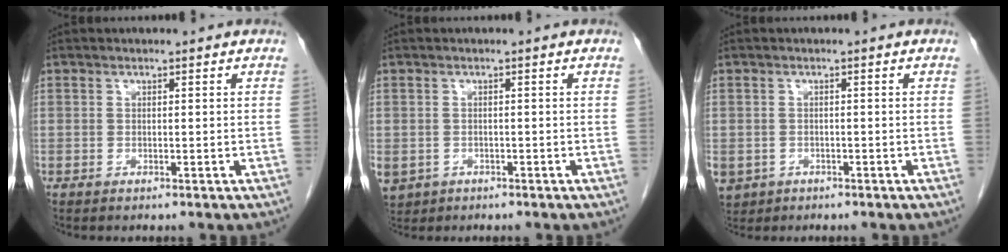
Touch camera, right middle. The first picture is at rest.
{"total": 5.8, "force": [-2.7, 4.8, 1.7], "torque": [-0.047, -0.003, -0.037]}
{"total": 5.4, "force": [-2.7, 4.4, 1.4], "torque": [-0.035, -0.001, -0.039]}